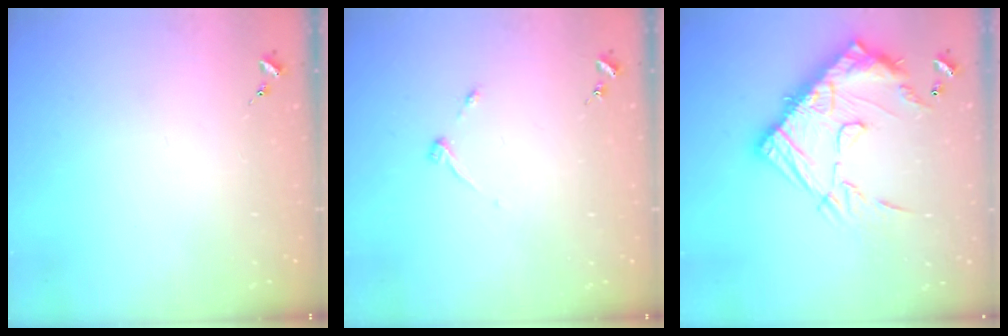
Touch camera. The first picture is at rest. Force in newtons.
{"total": 3.9, "press": 3.8, "slide": 0.6}
{"total": 21.0, "press": 21.0, "slide": 1.6}